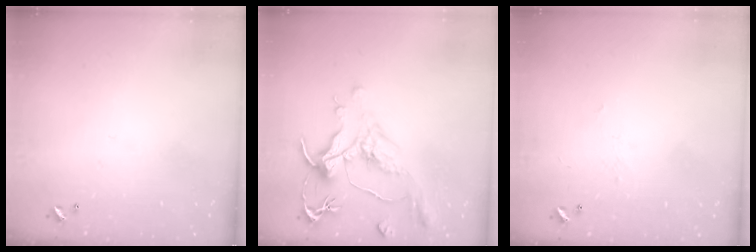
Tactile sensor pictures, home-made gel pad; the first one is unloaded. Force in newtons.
{"total": 1.1, "press": 0.2, "slide": 1.1}
{"total": 2.2, "press": 2.0, "slide": 0.8}